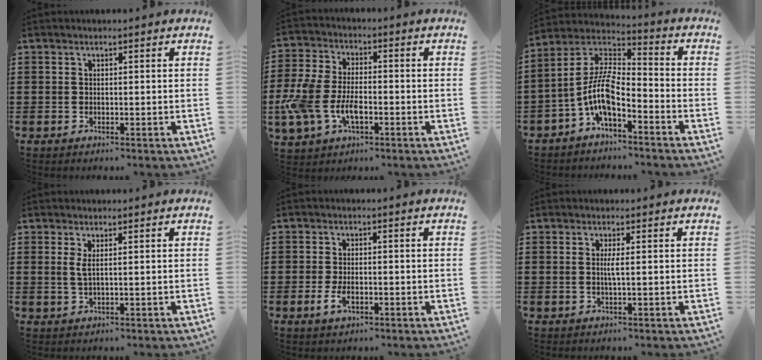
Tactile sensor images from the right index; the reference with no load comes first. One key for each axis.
{"total": 8.0, "fx": -2.8, "fy": 4.4, "fz": 6.0, "tx": -0.160, "ty": -0.005, "tz": -0.062}
{"total": 8.7, "fx": -4.3, "fy": 3.1, "fz": 6.9, "tx": -0.179, "ty": -0.025, "tz": -0.096}
{"total": 1.8, "fx": 0.5, "fy": 0.2, "fz": 1.7, "tx": -0.035, "ty": 0.001, "tz": 0.008}
{"total": 2.6, "fx": -1.0, "fy": 1.4, "fz": 2.0, "tx": -0.045, "ty": -0.005, "tz": -0.019}
{"total": 1.9, "fx": 0.0, "fy": -0.1, "fz": 1.8, "tx": -0.035, "ty": -0.005, "tz": -0.001}